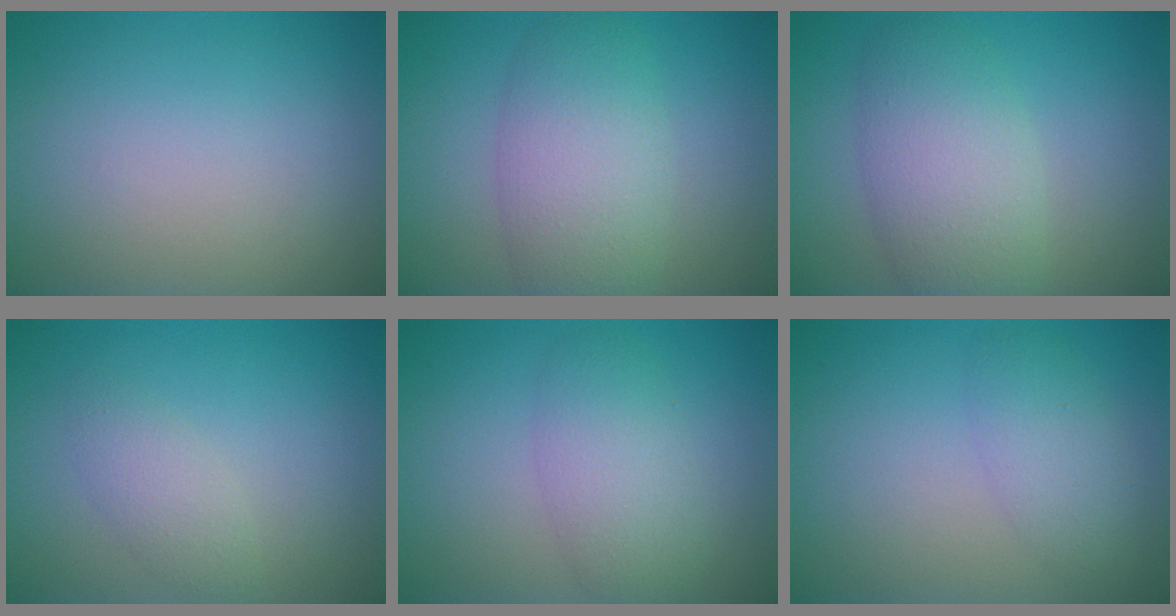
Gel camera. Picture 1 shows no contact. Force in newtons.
{"total": 5.9, "press": 5.8, "slide": 0.3}
{"total": 6.4, "press": 6.4, "slide": 0.1}
{"total": 1.9, "press": 1.9, "slide": 0.1}
{"total": 3.9, "press": 3.9, "slide": 0.1}
{"total": 2.8, "press": 2.8, "slide": 0.2}